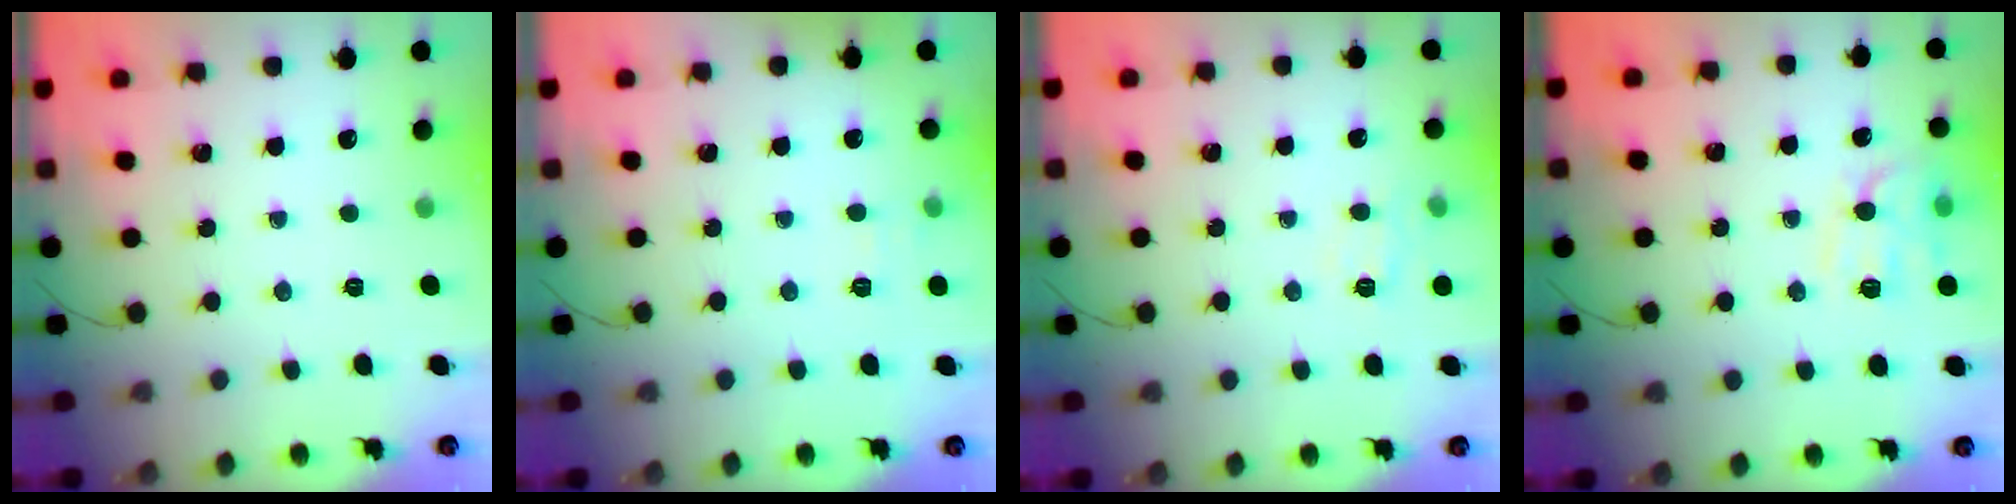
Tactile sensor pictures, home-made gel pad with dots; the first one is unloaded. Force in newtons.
{"total": 5.5, "press": 5.3, "slide": 1.3}
{"total": 7.7, "press": 7.6, "slide": 1.2}
{"total": 12.0, "press": 12.0, "slide": 0.1}